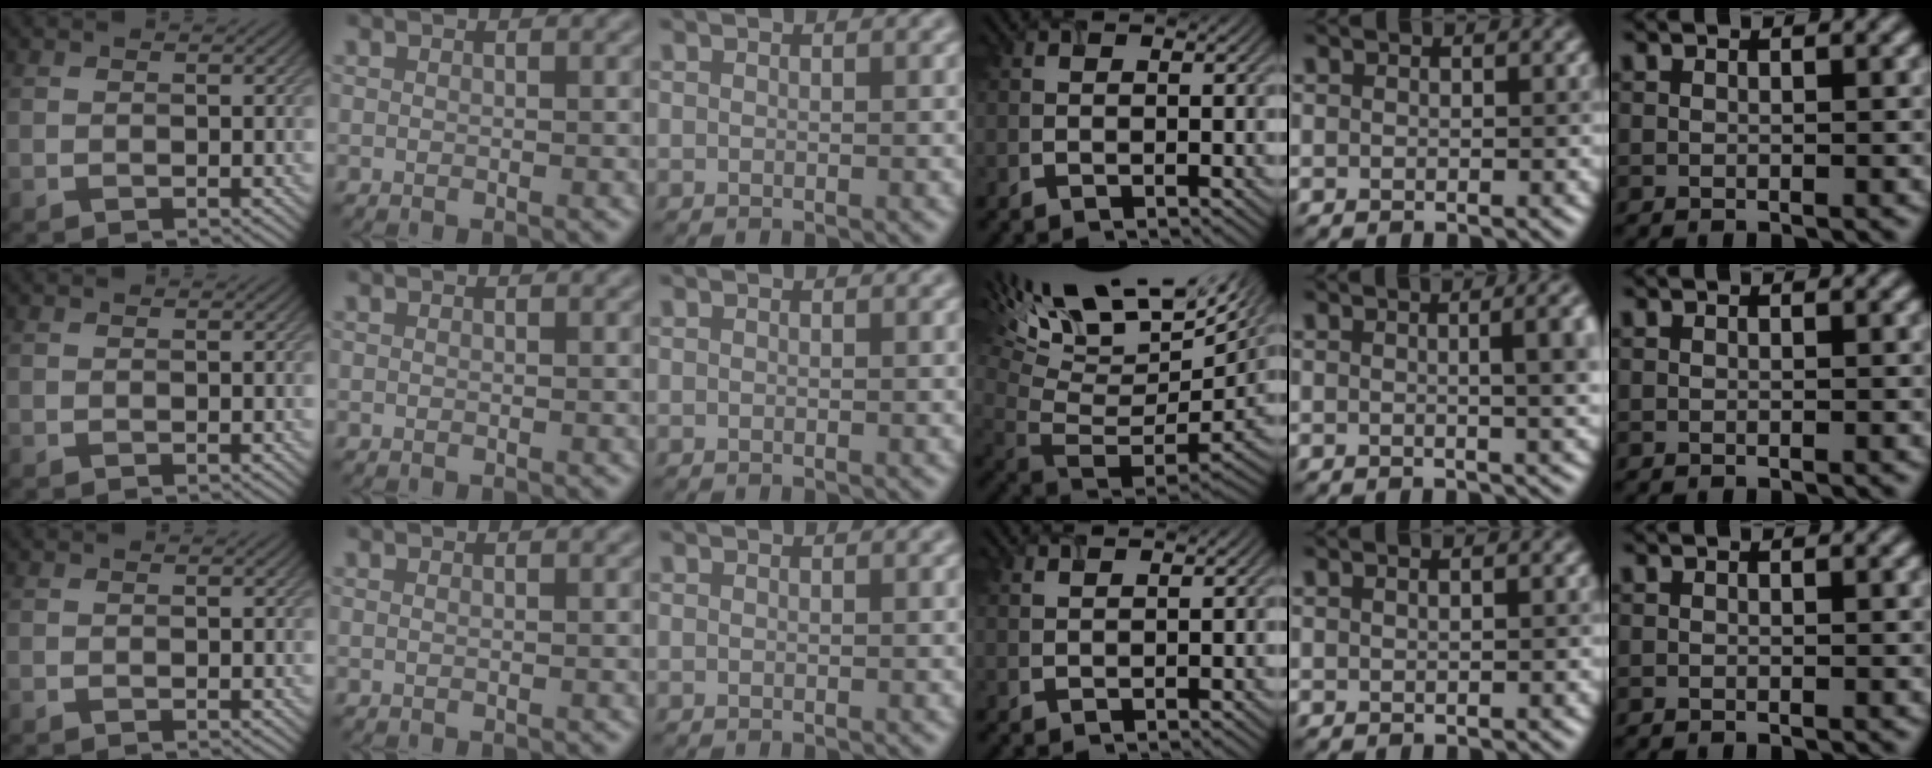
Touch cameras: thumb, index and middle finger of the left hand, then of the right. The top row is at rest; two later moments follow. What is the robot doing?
{"motion": "screw", "object": "timer"}